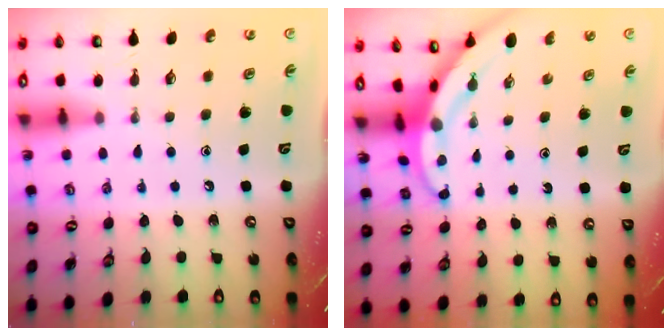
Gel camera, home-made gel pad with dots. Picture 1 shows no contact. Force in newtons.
{"total": 3.3, "press": 3.3, "slide": 0.2}